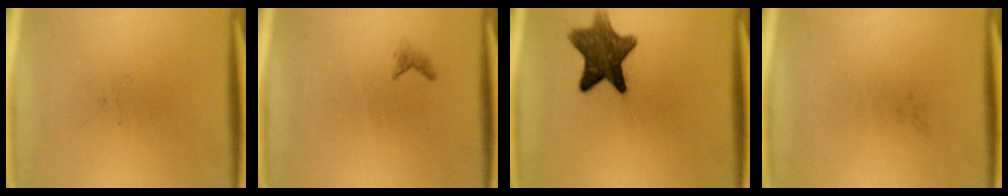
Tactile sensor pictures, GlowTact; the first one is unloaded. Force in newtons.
{"total": 0.7}
{"total": 9.7}
{"total": 0.0}